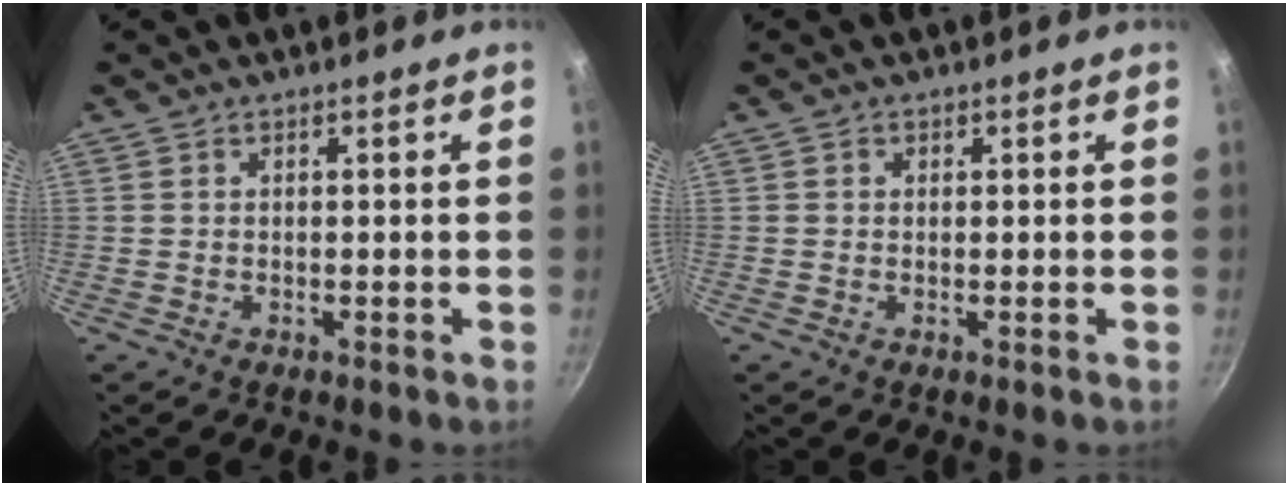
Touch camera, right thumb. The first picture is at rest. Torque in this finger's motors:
{"motor_torque": [-0.14, -0.17, 0.07, 0.08, 0.08]}